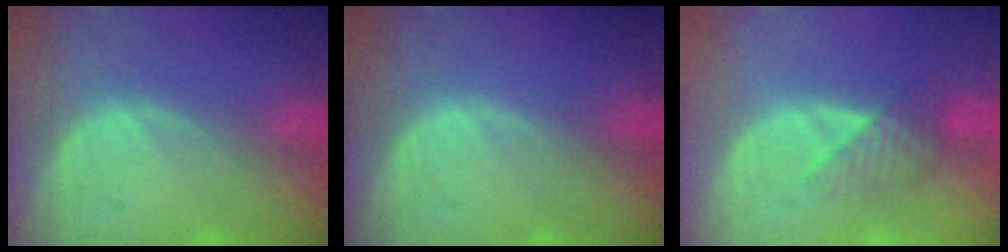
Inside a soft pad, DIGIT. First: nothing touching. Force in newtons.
{"total": 0.0}
{"total": 3.8, "press": 3.4, "slide": 1.5}